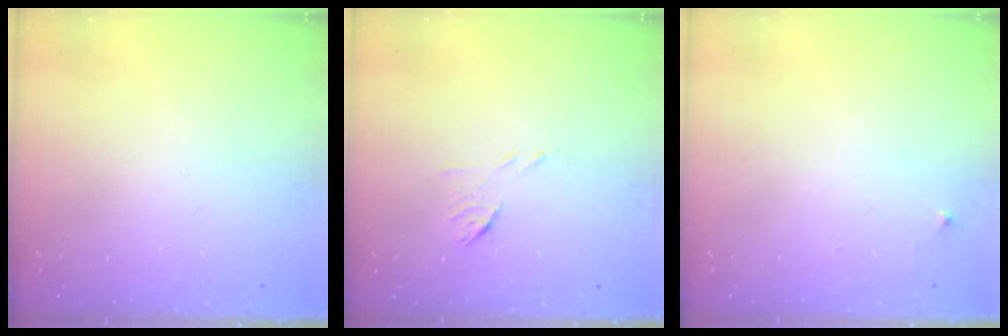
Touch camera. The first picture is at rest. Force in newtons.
{"total": 6.0, "press": 6.0, "slide": 0.7}
{"total": 3.2, "press": 3.2, "slide": 0.5}